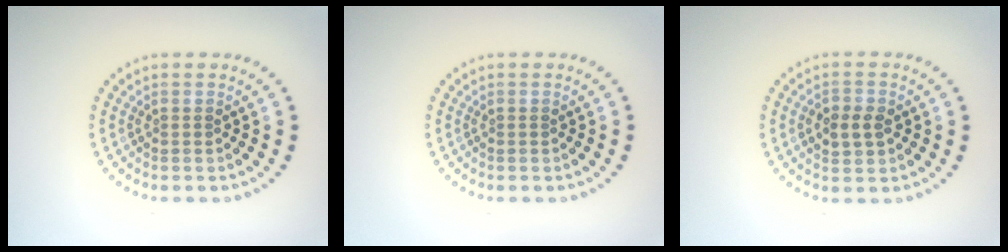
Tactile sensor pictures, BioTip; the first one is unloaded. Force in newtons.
{"total": 0.0}
{"total": 2.5, "press": 2.5, "slide": 0.2}